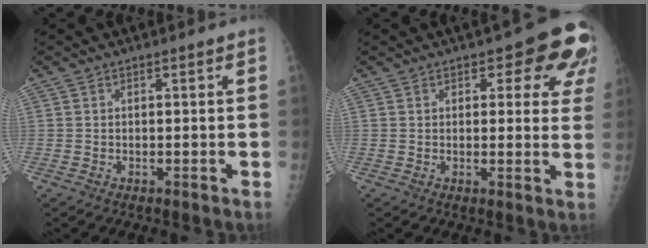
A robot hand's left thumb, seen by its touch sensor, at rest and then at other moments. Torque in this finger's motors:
{"motor_torque": [0.15, 0.29, 0.15, 0.00, 0.09]}